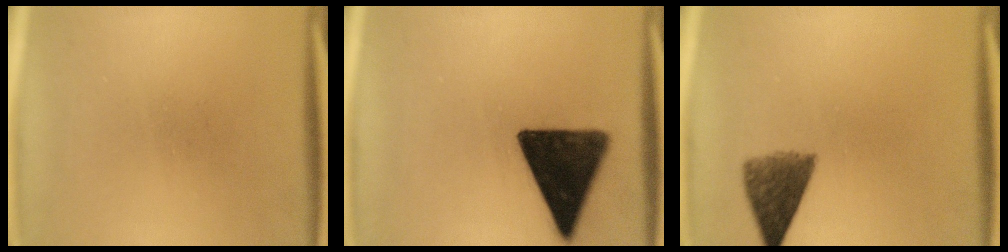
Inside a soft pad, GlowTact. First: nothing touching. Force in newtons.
{"total": 15.0}
{"total": 6.0}